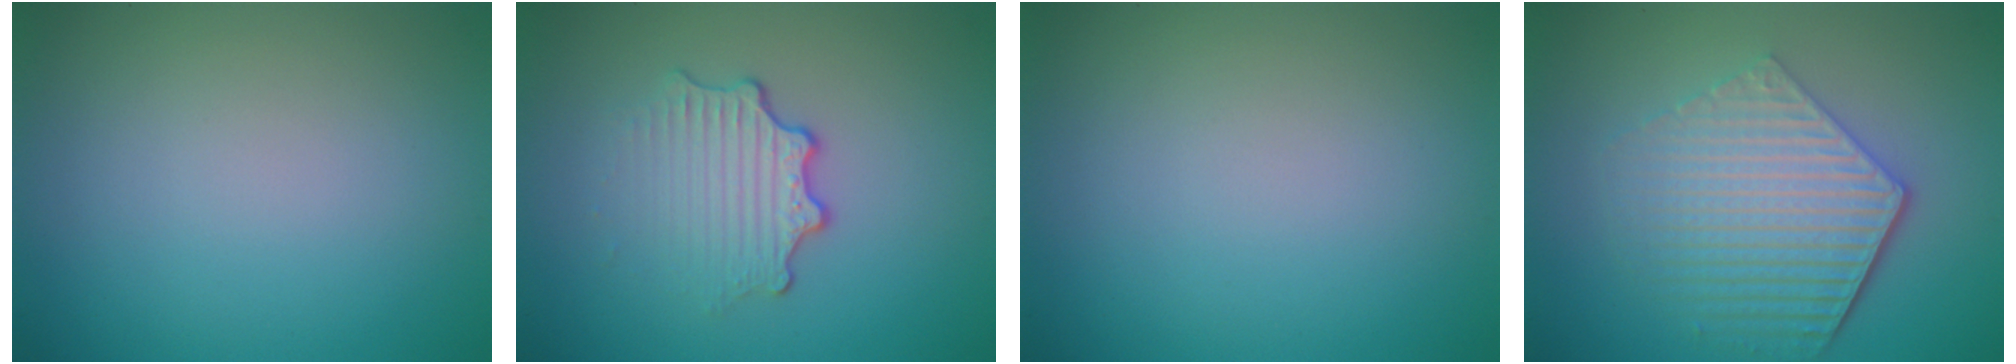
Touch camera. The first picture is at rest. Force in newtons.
{"total": 3.3, "press": 2.5, "slide": 2.2}
{"total": 0.0}
{"total": 6.2, "press": 4.5, "slide": 4.2}